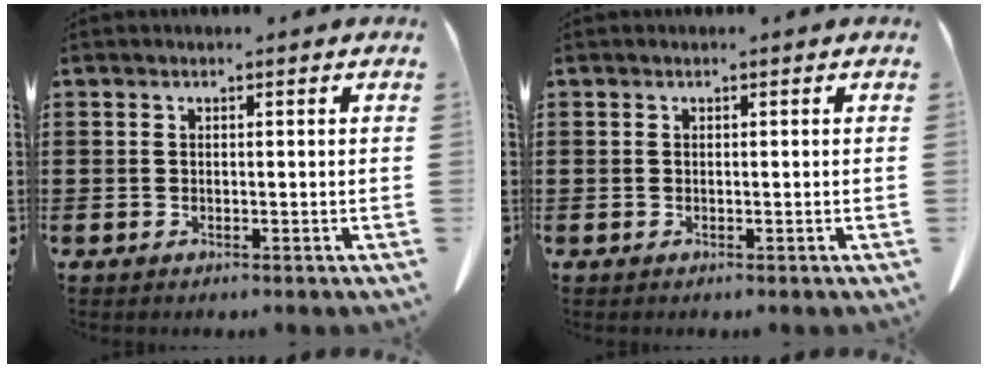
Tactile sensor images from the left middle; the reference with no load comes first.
{"total": 0.0}